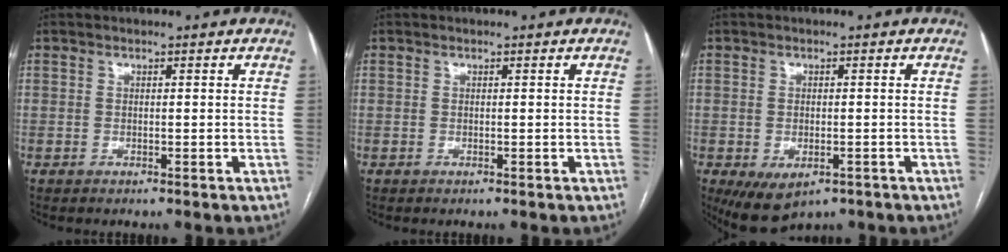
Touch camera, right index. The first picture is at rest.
{"total": 0.0}
{"total": 6.5, "force": [-3.3, 3.6, 4.2], "torque": [-0.071, -0.011, -0.038]}